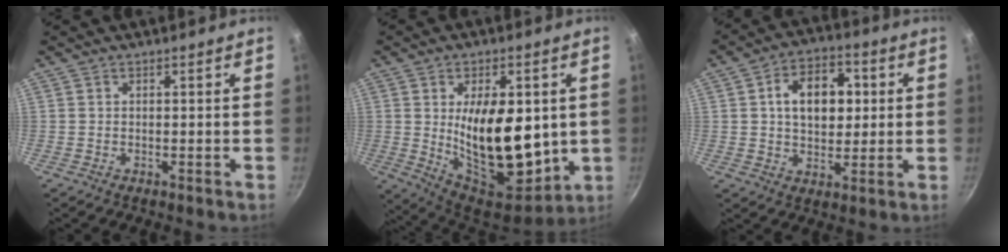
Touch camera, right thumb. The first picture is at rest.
{"total": 20.8, "force": [0.7, 11.2, 17.6], "torque": [-0.241, -0.039, 0.028]}
{"total": 12.4, "force": [2.1, 8.5, 8.8], "torque": [-0.098, 0.009, 0.027]}